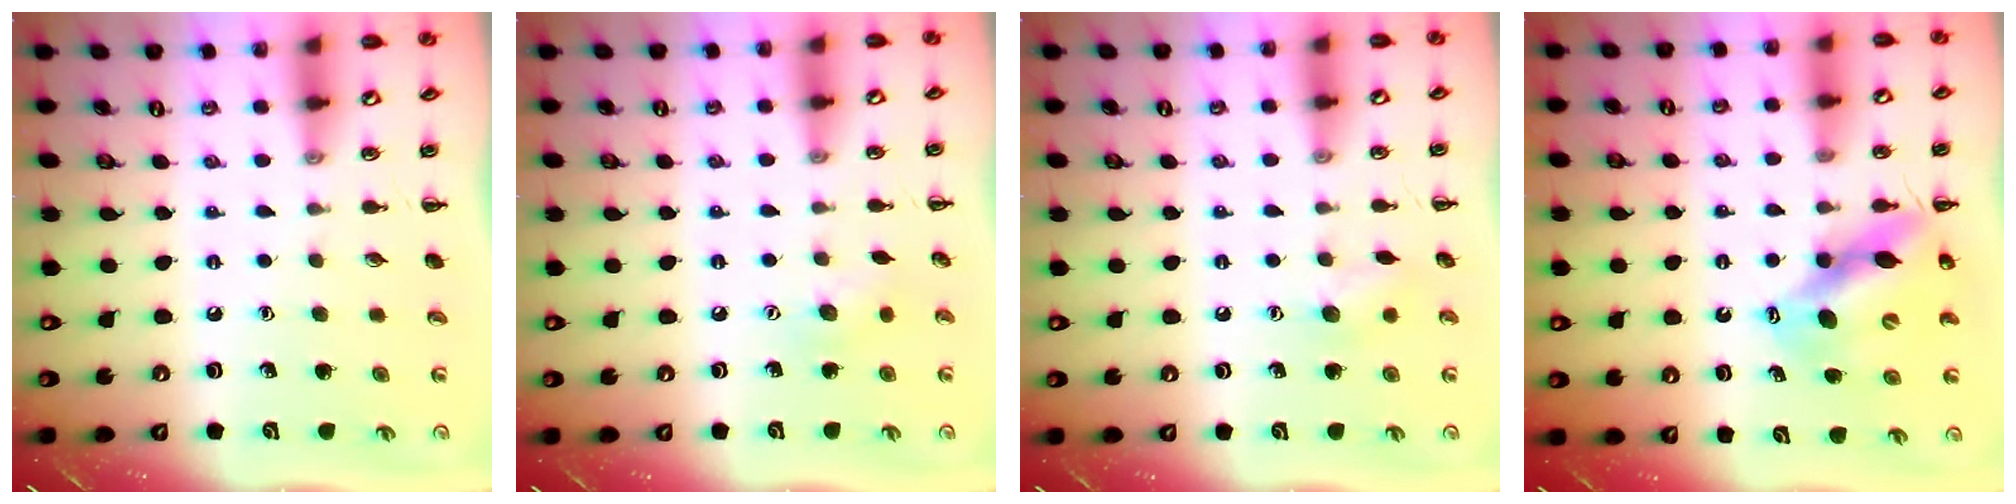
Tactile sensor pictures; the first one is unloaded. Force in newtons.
{"total": 5.2, "press": 5.1, "slide": 1.1}
{"total": 6.2, "press": 6.1, "slide": 0.9}
{"total": 11.6, "press": 11.2, "slide": 3.1}